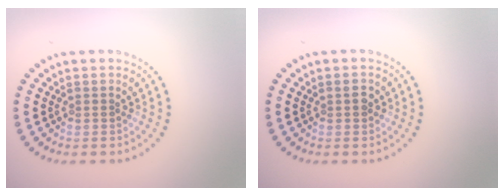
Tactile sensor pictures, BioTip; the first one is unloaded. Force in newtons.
{"total": 1.2, "press": 1.2, "slide": 0.3}